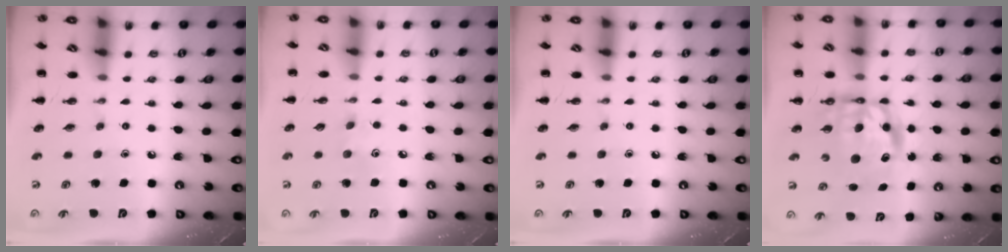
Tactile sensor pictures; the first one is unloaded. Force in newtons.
{"total": 5.2, "press": 5.0, "slide": 1.3}
{"total": 0.0}
{"total": 9.1, "press": 8.7, "slide": 2.5}